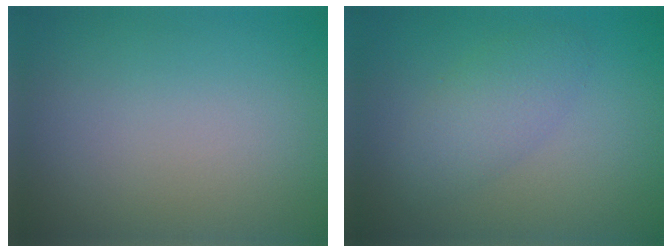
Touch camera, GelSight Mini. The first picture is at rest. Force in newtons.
{"total": 2.9, "press": 2.9, "slide": 0.1}